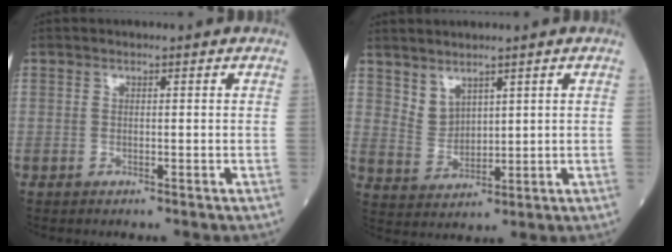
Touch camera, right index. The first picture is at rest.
{"total": 4.0, "force": [3.0, 2.2, 1.6], "torque": [-0.038, 0.002, 0.072]}